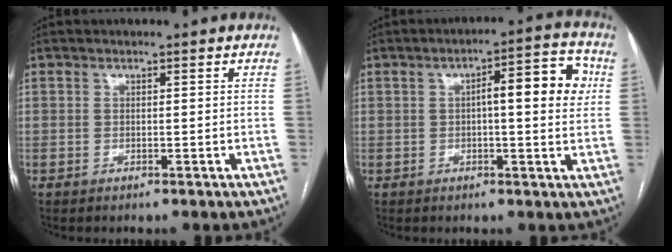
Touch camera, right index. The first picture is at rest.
{"total": 9.0, "force": [1.5, 2.1, 8.7], "torque": [-0.118, 0.024, 0.016]}